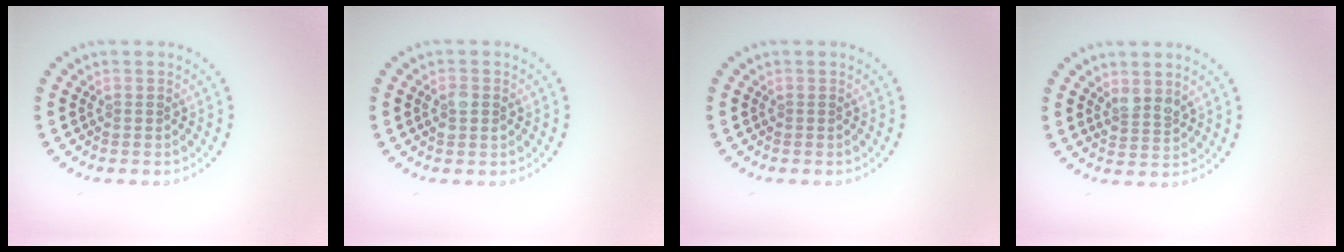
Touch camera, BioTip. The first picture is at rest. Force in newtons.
{"total": 1.5, "press": 1.4, "slide": 0.2}
{"total": 0.0}
{"total": 1.9, "press": 1.5, "slide": 1.1}